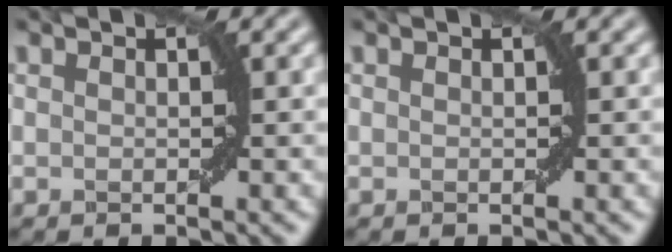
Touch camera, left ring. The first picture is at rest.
{"total": 0.0}